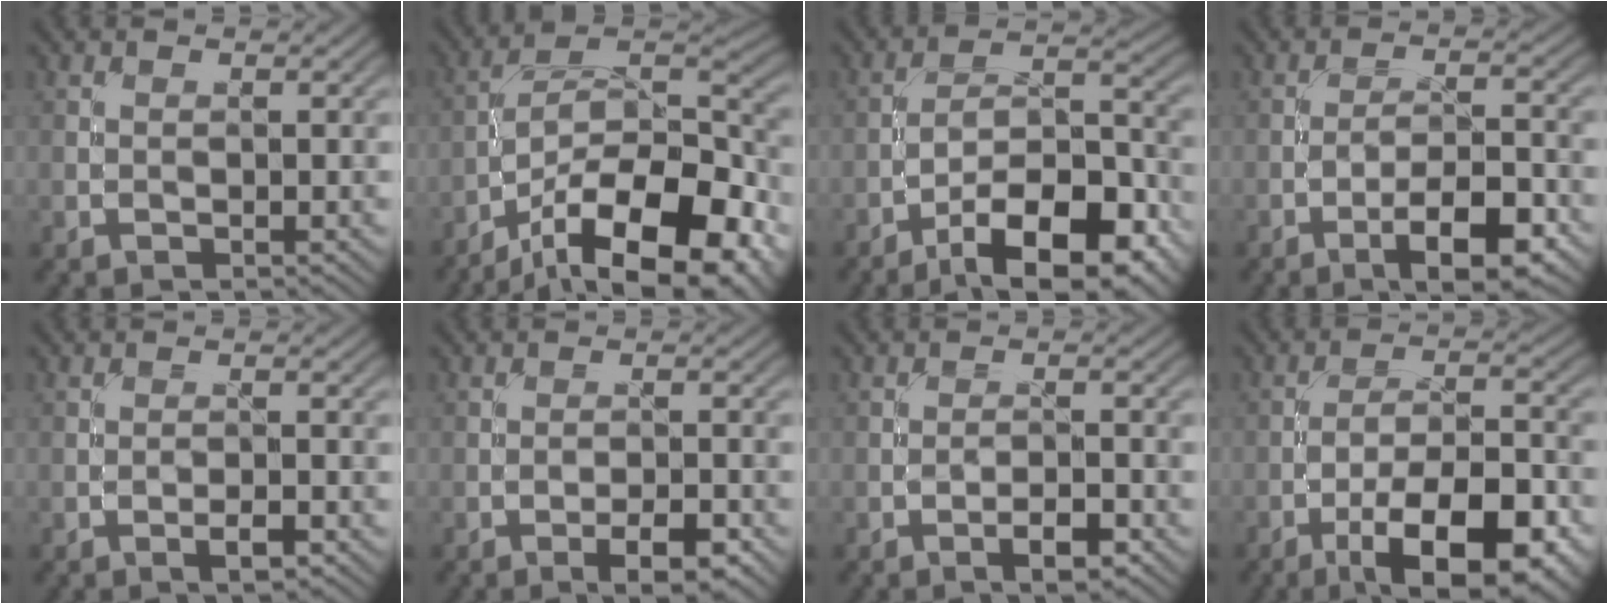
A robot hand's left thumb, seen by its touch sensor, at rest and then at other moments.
{"total": 18.5, "force": [-11.9, 6.9, 12.3], "torque": [-0.187, -0.024, -0.188]}
{"total": 14.5, "force": [-9.5, 5.1, 9.7], "torque": [-0.151, -0.003, -0.156]}
{"total": 8.2, "force": [-4.7, 2.4, 6.3], "torque": [-0.098, 0.006, -0.074]}
{"total": 2.0, "force": [-1.1, 0.5, 1.6], "torque": [-0.031, 0.003, -0.023]}
{"total": 4.2, "force": [-2.5, 1.2, 3.2], "torque": [-0.050, 0.007, -0.035]}
{"total": 3.2, "force": [-1.9, 0.9, 2.4], "torque": [-0.040, 0.005, -0.034]}
{"total": 13.1, "force": [-7.1, 4.4, 10.1], "torque": [-0.164, 0.002, -0.117]}